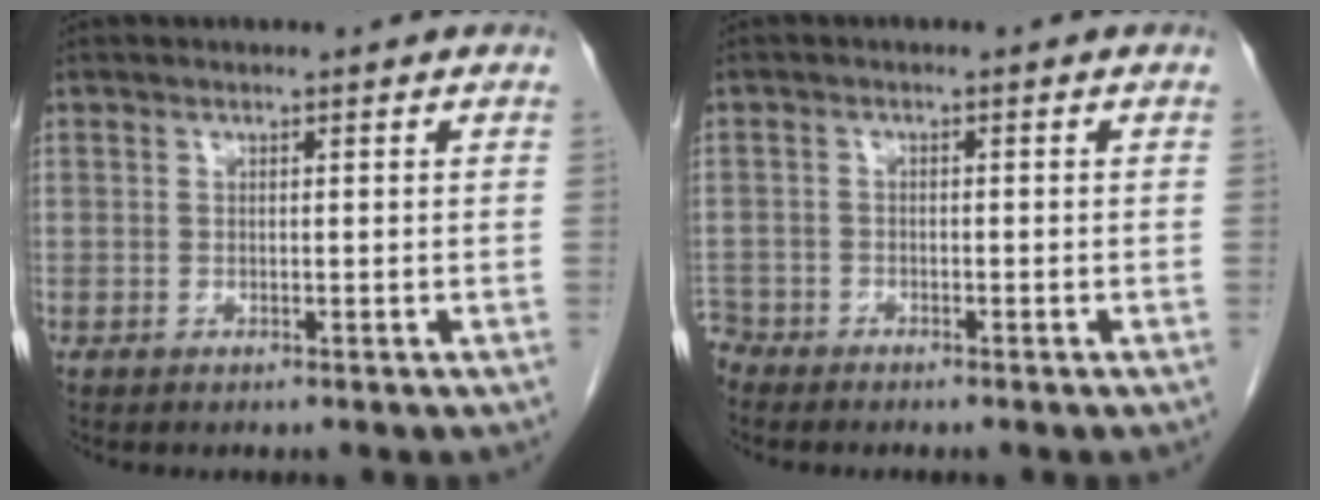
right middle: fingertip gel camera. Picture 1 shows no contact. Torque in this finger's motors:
{"motor_torque": [0.19, 0.23, -0.06, -0.07]}